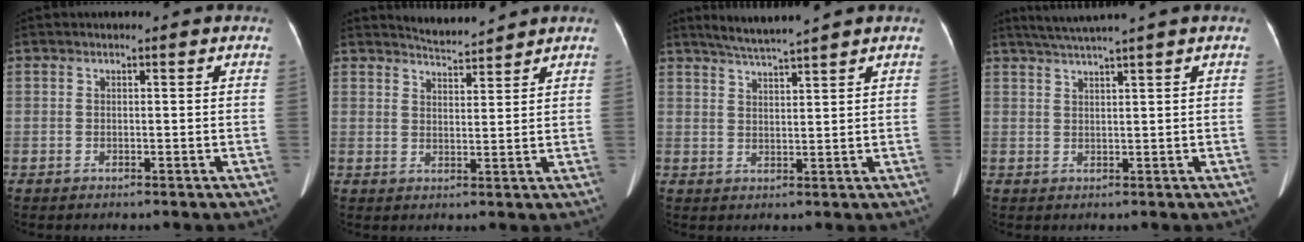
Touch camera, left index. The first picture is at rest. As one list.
[{"total": 3.9, "force": [3.9, -0.2, 0.0], "torque": [-0.008, 0.001, 0.068]}, {"total": 5.1, "force": [4.6, -1.1, 2.0], "torque": [-0.039, 0.009, 0.086]}, {"total": 4.8, "force": [4.0, -1.3, 2.3], "torque": [-0.041, 0.016, 0.077]}]